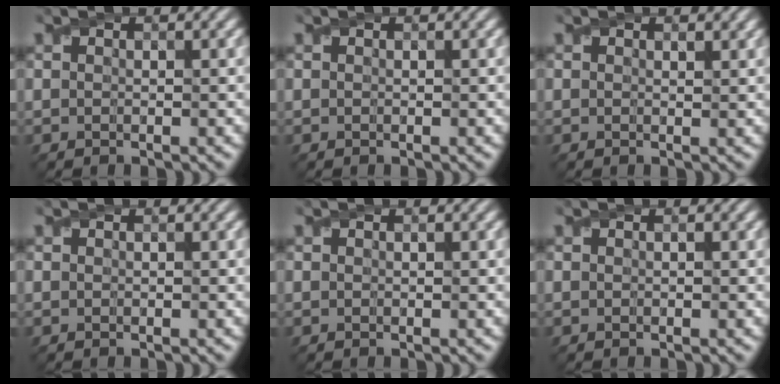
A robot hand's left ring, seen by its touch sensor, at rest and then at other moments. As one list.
[{"total": 0.0}, {"total": 0.6, "force": [0.4, 0.2, 0.4], "torque": [-0.004, -0.002, 0.006]}, {"total": 0.0}, {"total": 0.0}, {"total": 0.0}]